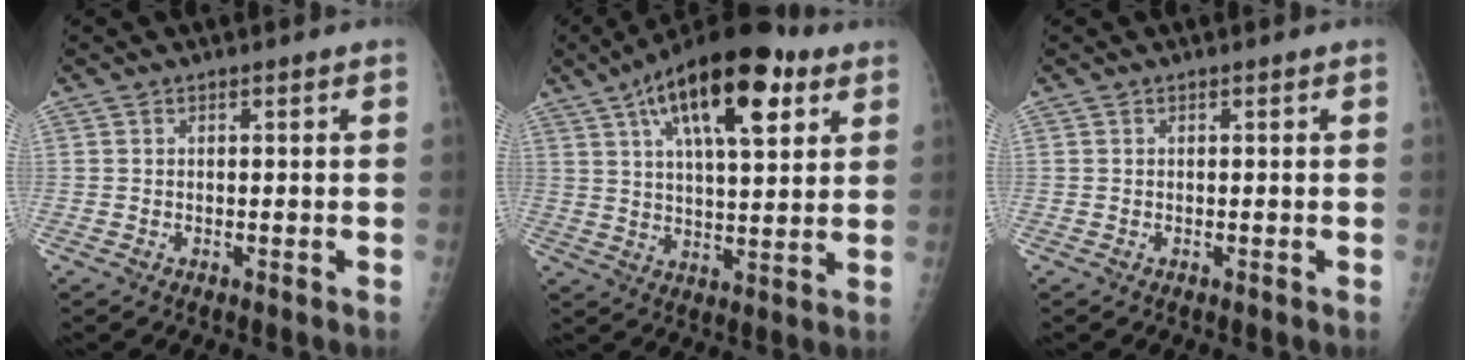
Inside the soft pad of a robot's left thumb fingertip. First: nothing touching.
{"total": 19.4, "force": [9.1, 7.7, 15.3], "torque": [-0.228, -0.012, 0.145]}
{"total": 0.0}